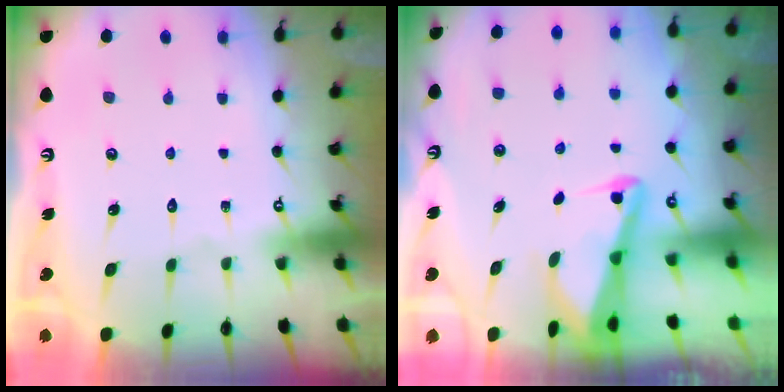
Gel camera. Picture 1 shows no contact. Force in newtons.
{"total": 2.6, "press": 2.6, "slide": 0.5}